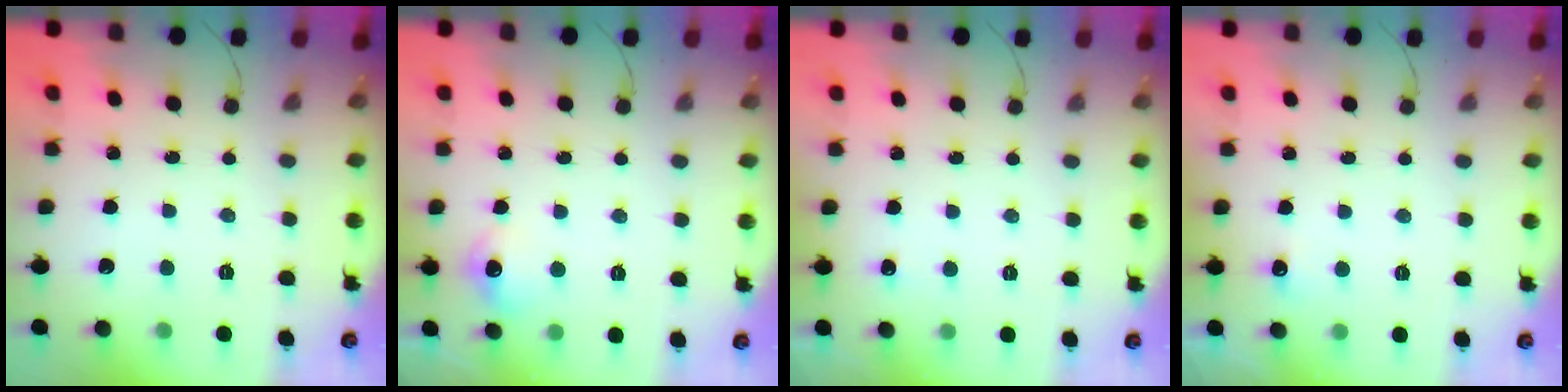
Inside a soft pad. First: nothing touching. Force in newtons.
{"total": 6.8, "press": 6.8, "slide": 1.0}
{"total": 10.2, "press": 1.6, "slide": 10.1}
{"total": 11.2, "press": 3.5, "slide": 10.6}